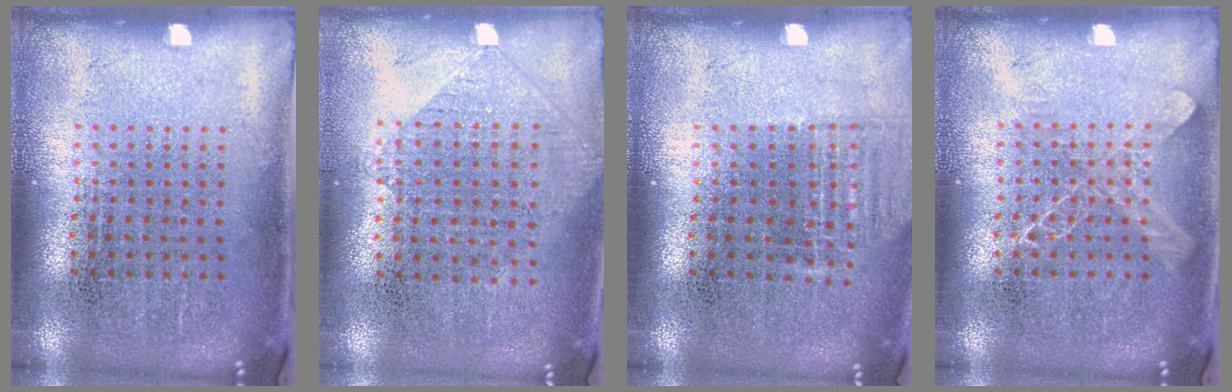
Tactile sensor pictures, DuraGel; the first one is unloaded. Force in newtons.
{"total": 1.0, "press": 0.9, "slide": 0.4}
{"total": 1.0, "press": 1.0, "slide": 0.4}
{"total": 1.3, "press": 1.2, "slide": 0.3}